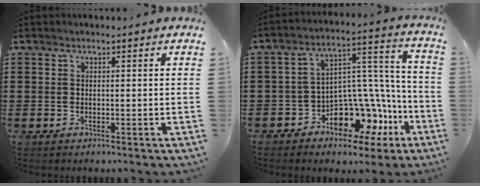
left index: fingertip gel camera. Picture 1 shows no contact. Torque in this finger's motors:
{"motor_torque": [1.09, 1.05, 0.37, 0.10]}